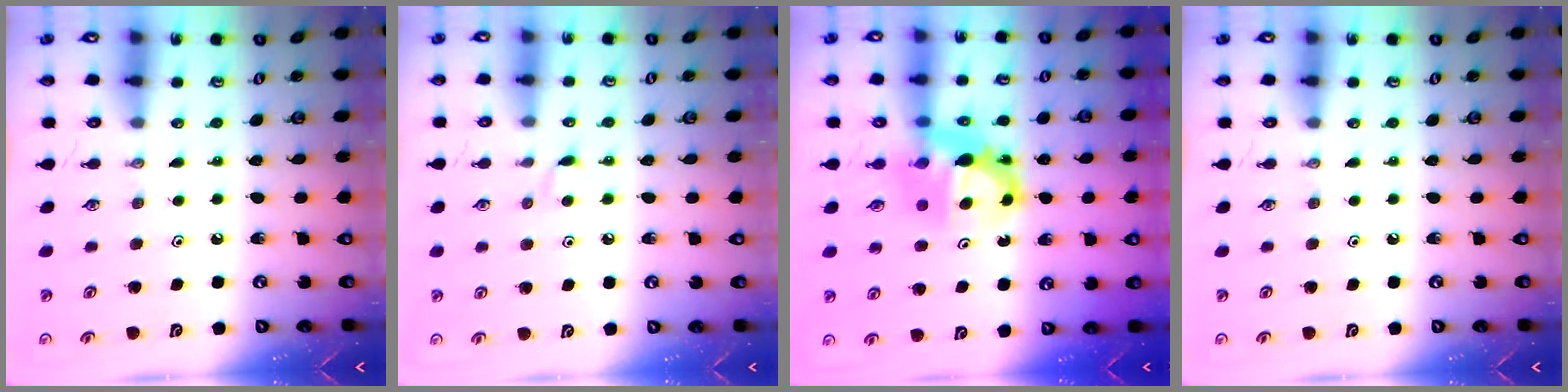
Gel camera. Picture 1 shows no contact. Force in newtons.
{"total": 3.8, "press": 3.8, "slide": 0.5}
{"total": 7.9, "press": 7.9, "slide": 0.5}
{"total": 0.0}